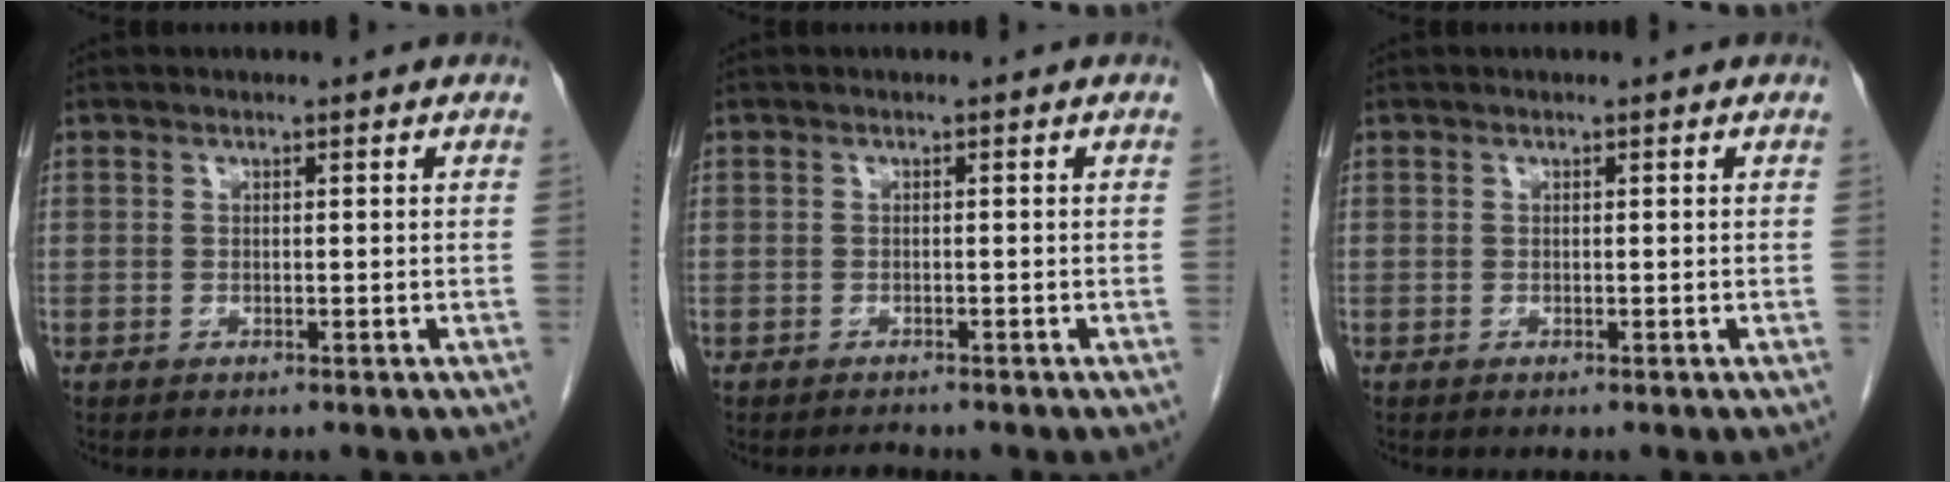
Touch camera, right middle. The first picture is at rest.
{"total": 1.0, "force": [-0.9, 0.1, 0.1], "torque": [-0.004, -0.004, -0.011]}
{"total": 0.0}